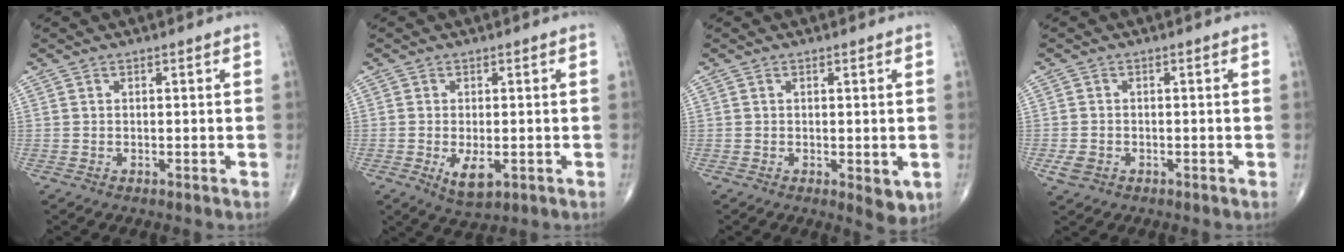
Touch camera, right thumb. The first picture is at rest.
{"total": 4.8, "force": [-1.4, 2.2, 4.0], "torque": [-0.066, -0.010, -0.017]}
{"total": 4.3, "force": [-0.9, 1.8, 3.8], "torque": [-0.038, -0.010, -0.008]}
{"total": 2.7, "force": [-1.1, 2.1, 1.4], "torque": [-0.028, 0.002, -0.017]}